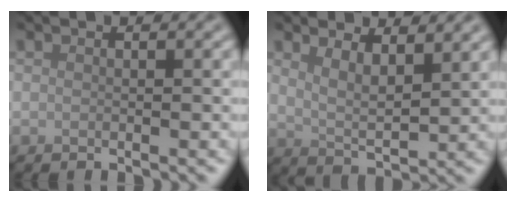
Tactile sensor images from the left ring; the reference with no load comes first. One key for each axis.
{"total": 4.1, "fx": 2.5, "fy": 1.6, "fz": 2.8, "tx": -0.056, "ty": -0.007, "tz": 0.049}